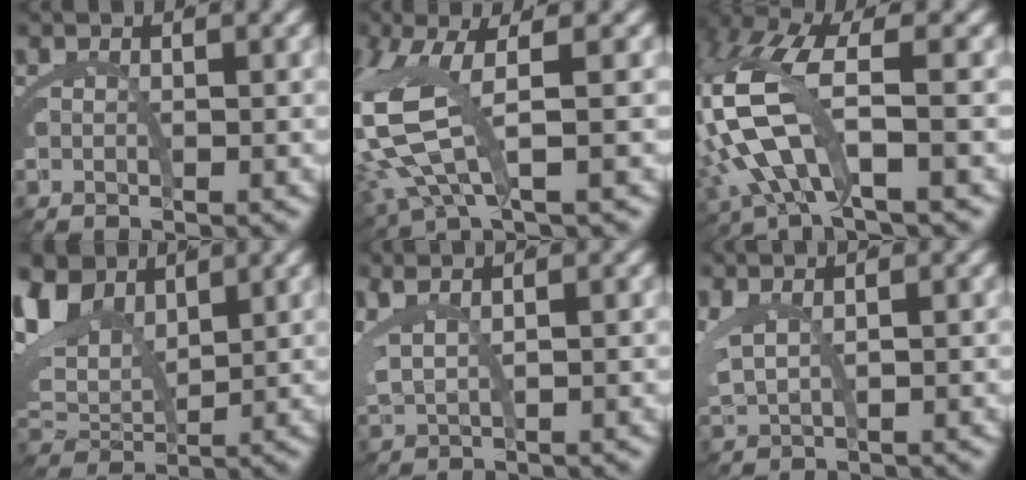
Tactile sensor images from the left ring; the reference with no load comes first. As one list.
[{"total": 6.5, "force": [1.5, 2.4, 5.9], "torque": [-0.146, -0.006, 0.037]}, {"total": 7.9, "force": [0.9, 4.0, 6.8], "torque": [-0.168, -0.017, 0.027]}, {"total": 8.3, "force": [4.4, 5.4, 4.5], "torque": [-0.116, -0.008, 0.087]}, {"total": 2.5, "force": [2.2, 0.6, 0.9], "torque": [-0.027, 0.011, 0.042]}, {"total": 1.8, "force": [1.7, 0.3, 0.6], "torque": [-0.022, 0.005, 0.039]}]